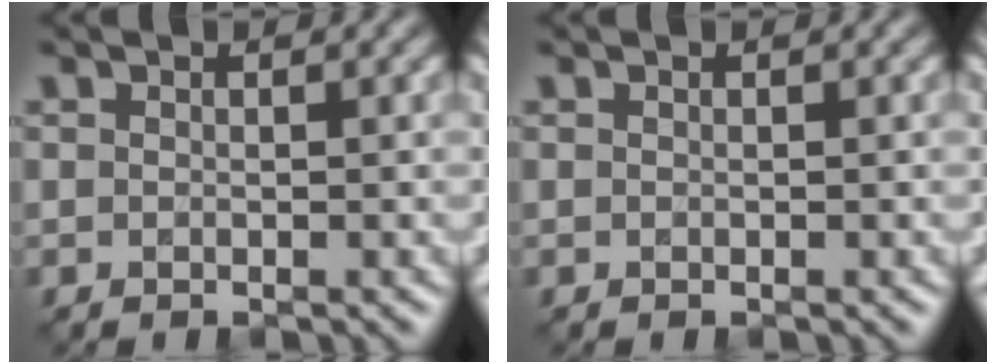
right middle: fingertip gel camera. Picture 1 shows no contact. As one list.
[{"total": 0.0}]